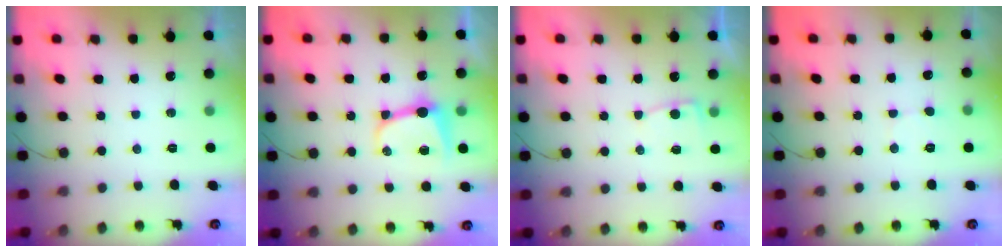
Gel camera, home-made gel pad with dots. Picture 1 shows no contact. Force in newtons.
{"total": 8.6, "press": 8.6, "slide": 1.0}
{"total": 3.8, "press": 3.8, "slide": 0.5}
{"total": 4.3, "press": 4.3, "slide": 0.4}